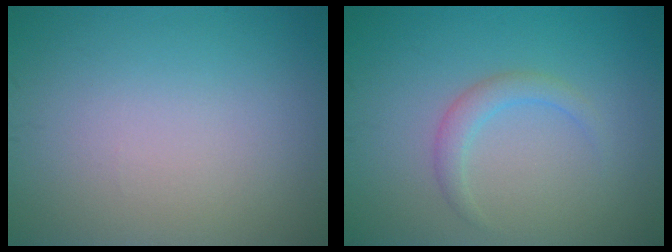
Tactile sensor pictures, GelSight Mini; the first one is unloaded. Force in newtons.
{"total": 1.8, "press": 1.8, "slide": 0.2}